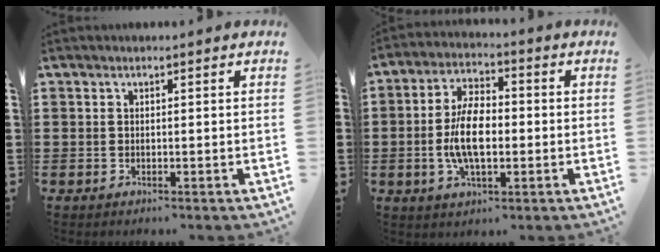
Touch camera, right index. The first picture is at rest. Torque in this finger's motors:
{"motor_torque": [2.14, 0.00, 0.90, 0.21]}